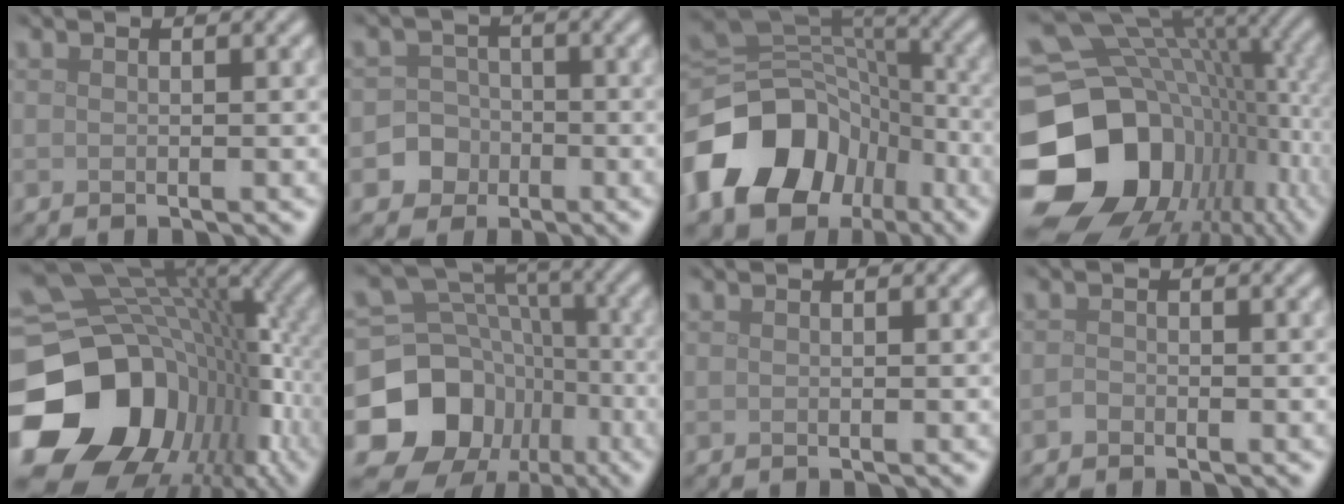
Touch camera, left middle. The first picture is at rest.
{"total": 4.4, "force": [-1.8, 4.0, 0.5], "torque": [0.023, -0.001, -0.051]}
{"total": 13.8, "force": [-5.9, 10.4, 6.9], "torque": [-0.153, -0.005, -0.107]}
{"total": 19.5, "force": [-2.9, 14.9, 12.2], "torque": [-0.264, -0.022, -0.022]}
{"total": 19.4, "force": [-4.3, 15.2, 11.3], "torque": [-0.251, -0.029, -0.058]}
{"total": 14.7, "force": [-6.2, 12.2, 5.4], "torque": [-0.130, 0.002, -0.117]}
{"total": 0.0}
{"total": 0.6, "force": [-0.4, 0.4, 0.2], "torque": [-0.003, -0.001, -0.010]}